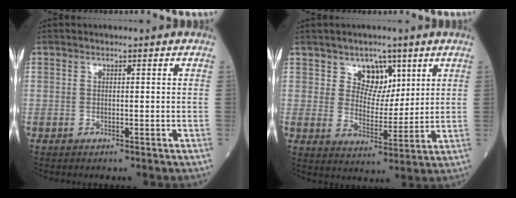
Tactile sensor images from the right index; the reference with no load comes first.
{"total": 5.9, "force": [3.4, 4.0, 2.8], "torque": [-0.040, 0.000, 0.060]}